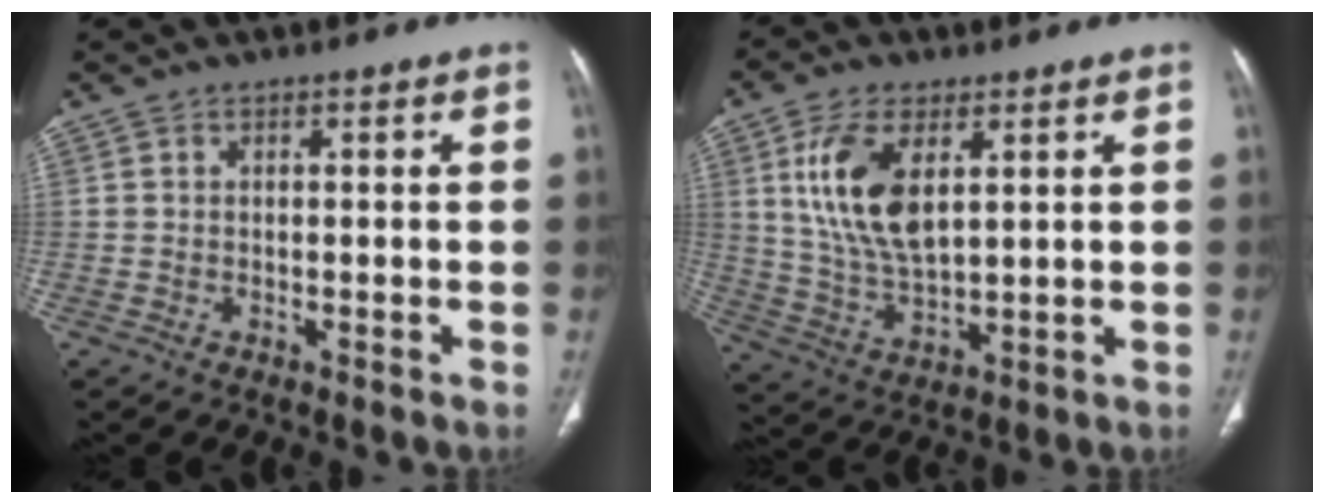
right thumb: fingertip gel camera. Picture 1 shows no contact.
{"total": 13.0, "force": [4.2, 6.5, 10.4], "torque": [-0.203, -0.018, 0.088]}